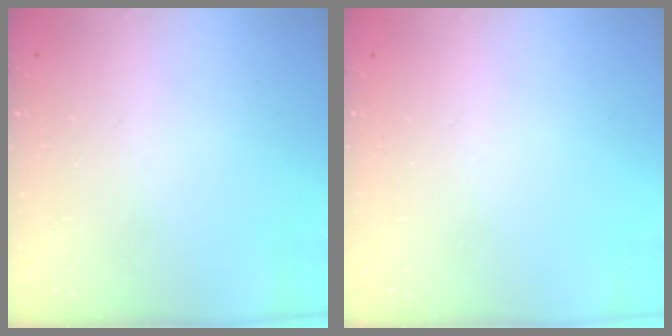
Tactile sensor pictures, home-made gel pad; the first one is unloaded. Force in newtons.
{"total": 0.0}